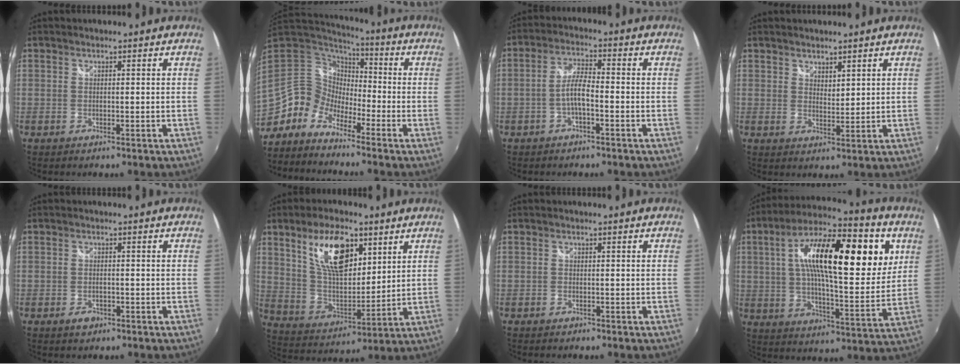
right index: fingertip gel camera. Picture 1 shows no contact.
{"total": 8.1, "force": [-3.8, 6.6, 2.9], "torque": [-0.046, 0.031, -0.100]}
{"total": 4.4, "force": [-1.9, 1.0, 3.9], "torque": [-0.080, 0.011, -0.037]}
{"total": 2.6, "force": [2.0, 1.3, 1.0], "torque": [-0.011, -0.002, 0.035]}
{"total": 2.2, "force": [-1.3, 1.3, 1.1], "torque": [-0.021, -0.002, -0.020]}
{"total": 15.7, "force": [7.9, 7.3, 11.5], "torque": [-0.204, 0.010, 0.154]}
{"total": 1.0, "force": [-0.9, 0.5, 0.1], "torque": [-0.005, 0.000, -0.015]}
{"total": 24.8, "force": [7.7, 8.2, 22.1], "torque": [-0.374, 0.027, 0.107]}